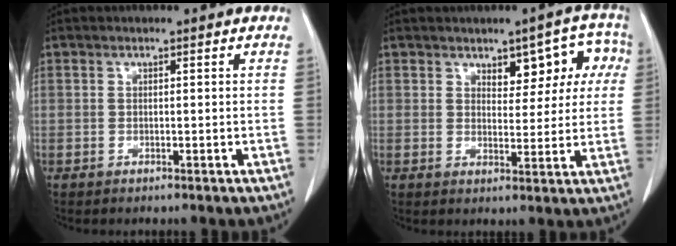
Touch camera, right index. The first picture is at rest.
{"total": 7.0, "force": [2.7, 3.7, 5.3], "torque": [-0.045, 0.024, 0.035]}